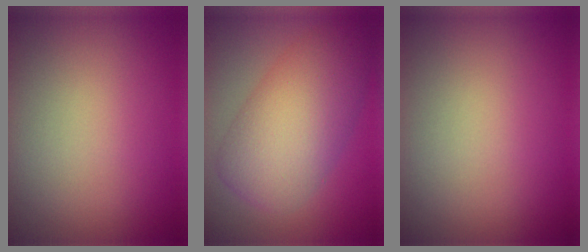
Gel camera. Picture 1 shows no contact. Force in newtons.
{"total": 8.5, "press": 8.5, "slide": 0.4}
{"total": 0.0}